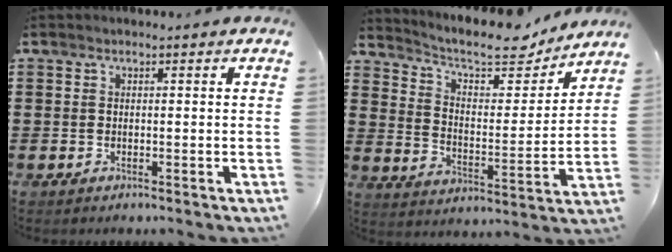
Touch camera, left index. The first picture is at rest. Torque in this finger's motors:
{"motor_torque": [1.40, -0.74, 0.40, 0.06]}